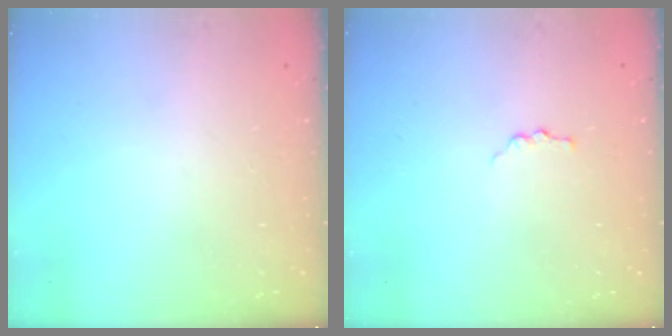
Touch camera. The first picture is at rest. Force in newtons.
{"total": 2.9, "press": 2.9, "slide": 0.3}